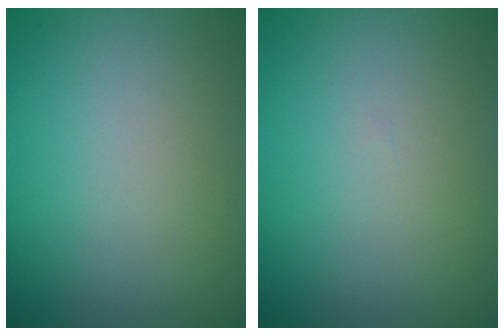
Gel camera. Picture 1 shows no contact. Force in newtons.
{"total": 0.0}